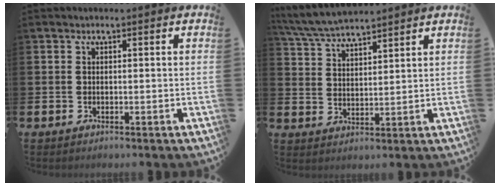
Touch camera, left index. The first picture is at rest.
{"total": 5.7, "force": [5.5, 0.6, 1.3], "torque": [-0.045, -0.023, 0.101]}